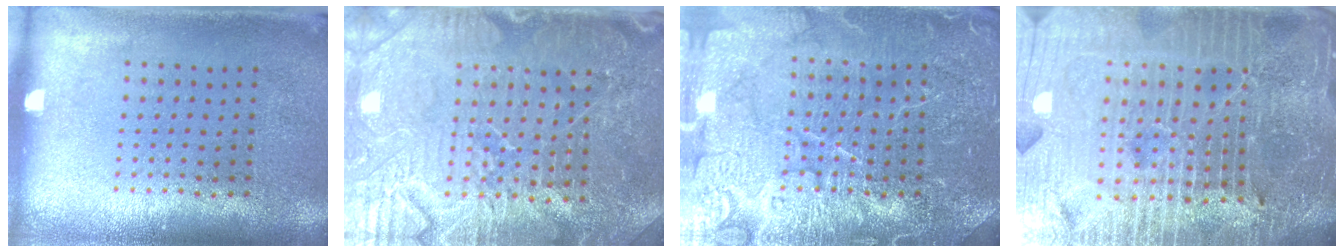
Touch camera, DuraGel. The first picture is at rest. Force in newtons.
{"total": 4.9, "press": 4.7, "slide": 1.4}
{"total": 7.0, "press": 6.9, "slide": 0.9}
{"total": 7.2, "press": 6.2, "slide": 3.6}